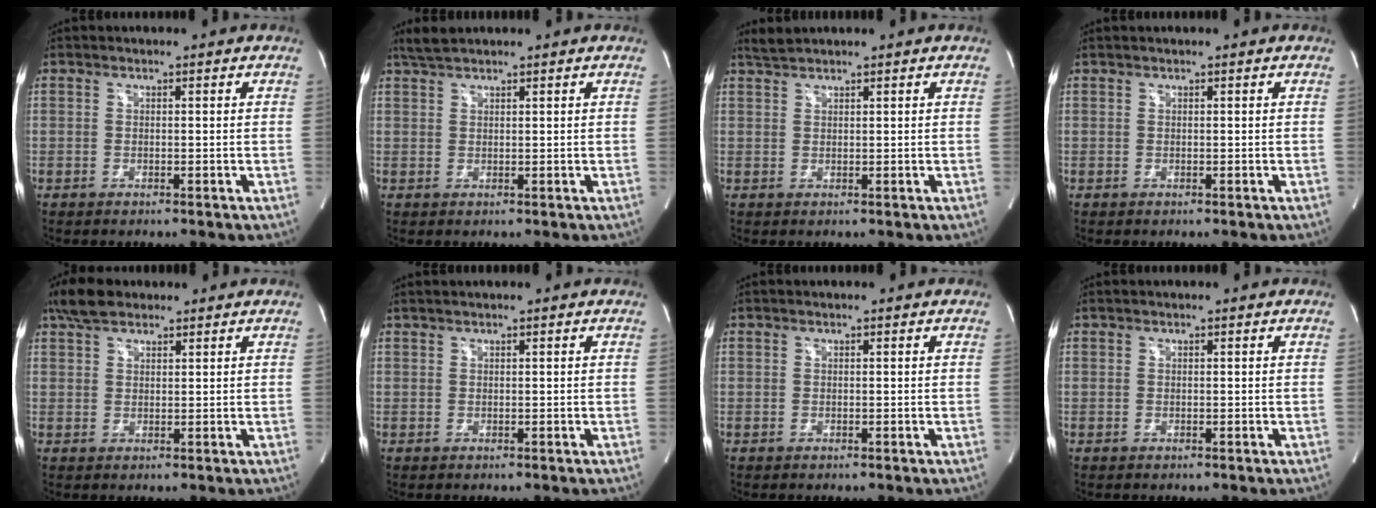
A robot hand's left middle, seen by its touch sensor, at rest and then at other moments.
{"total": 2.4, "force": [2.2, 0.2, 1.0], "torque": [-0.025, 0.013, 0.045]}
{"total": 1.6, "force": [1.6, -0.2, 0.2], "torque": [-0.009, 0.010, 0.037]}
{"total": 0.6, "force": [0.5, 0.0, 0.3], "torque": [-0.007, 0.014, 0.013]}
{"total": 4.7, "force": [3.6, 2.2, 2.1], "torque": [-0.051, 0.020, 0.073]}
{"total": 1.4, "force": [1.2, -0.1, 0.7], "torque": [-0.014, 0.016, 0.027]}
{"total": 0.0}
{"total": 0.0}